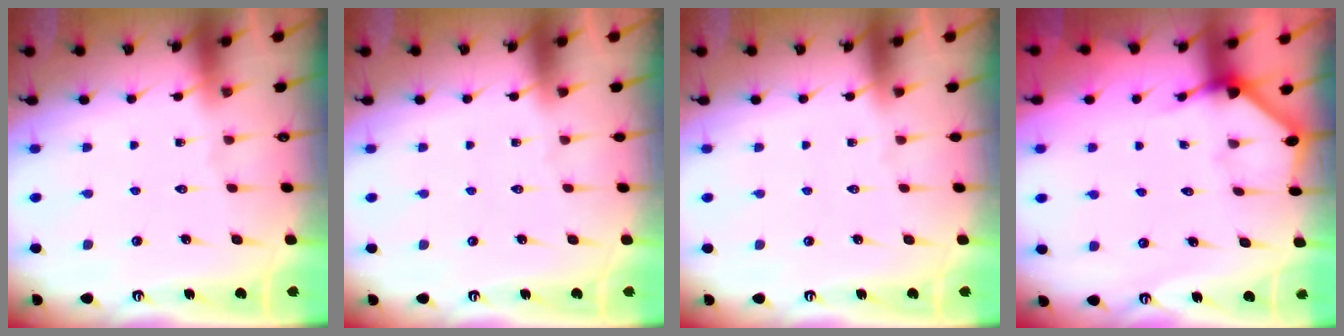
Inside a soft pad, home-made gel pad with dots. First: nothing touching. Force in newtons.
{"total": 0.0}
{"total": 0.0}
{"total": 2.3, "press": 2.3, "slide": 0.2}